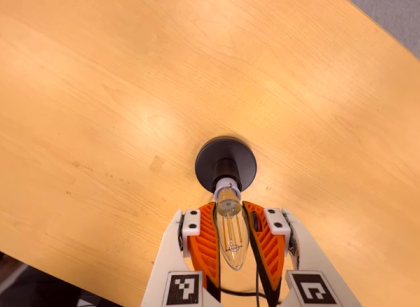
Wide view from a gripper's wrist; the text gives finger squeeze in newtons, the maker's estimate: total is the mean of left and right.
{"total": 19.0, "left": 18.3, "right": 19.8}